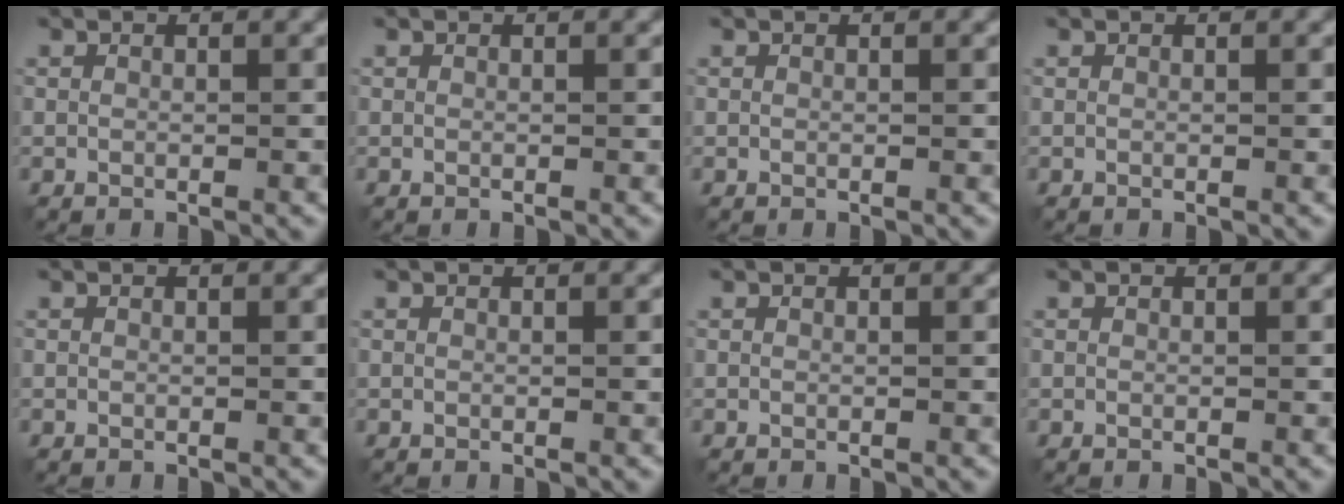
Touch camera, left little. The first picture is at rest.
{"total": 0.0}
{"total": 0.0}
{"total": 0.0}
{"total": 0.0}
{"total": 0.0}
{"total": 0.0}
{"total": 0.0}